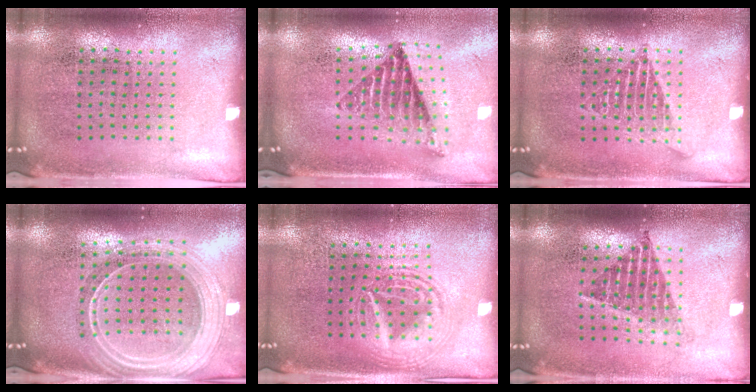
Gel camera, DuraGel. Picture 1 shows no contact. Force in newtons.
{"total": 1.3, "press": 1.1, "slide": 0.7}
{"total": 1.7, "press": 1.7, "slide": 0.1}
{"total": 2.6, "press": 2.2, "slide": 1.4}
{"total": 2.9, "press": 2.8, "slide": 0.3}
{"total": 1.2, "press": 1.0, "slide": 0.8}